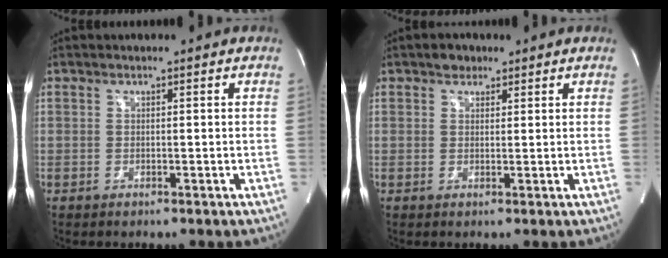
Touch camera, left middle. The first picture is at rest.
{"total": 2.1, "force": [1.4, 1.5, 0.5], "torque": [-0.007, 0.005, 0.020]}